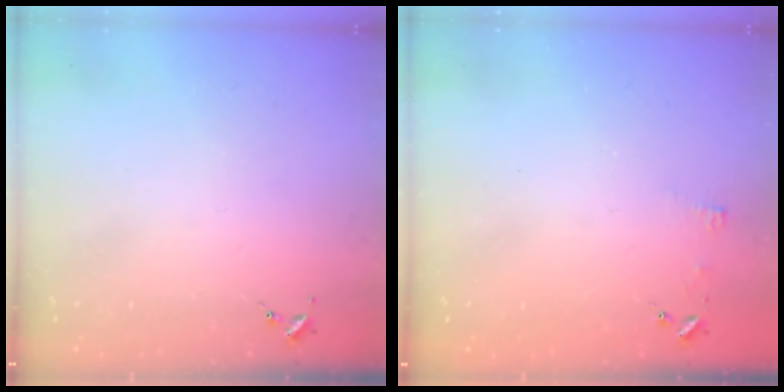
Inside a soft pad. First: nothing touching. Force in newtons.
{"total": 3.4, "press": 3.3, "slide": 0.3}